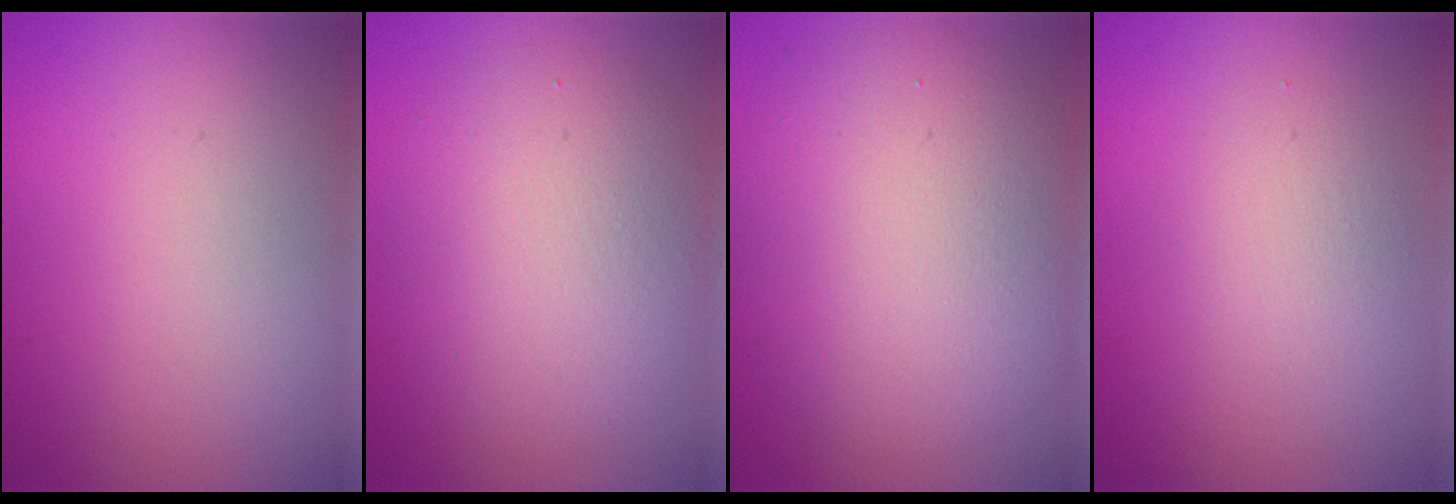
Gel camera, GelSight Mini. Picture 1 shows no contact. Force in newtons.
{"total": 5.6, "press": 5.6, "slide": 0.1}
{"total": 9.1, "press": 9.1, "slide": 0.9}
{"total": 2.1, "press": 2.1, "slide": 0.0}